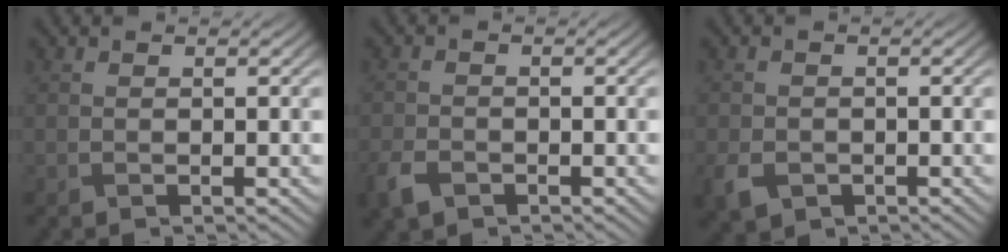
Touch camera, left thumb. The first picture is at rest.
{"total": 3.4, "force": [-2.1, 2.1, 1.7], "torque": [-0.046, -0.012, -0.050]}
{"total": 3.3, "force": [-1.5, 2.6, 1.6], "torque": [-0.045, -0.016, -0.032]}